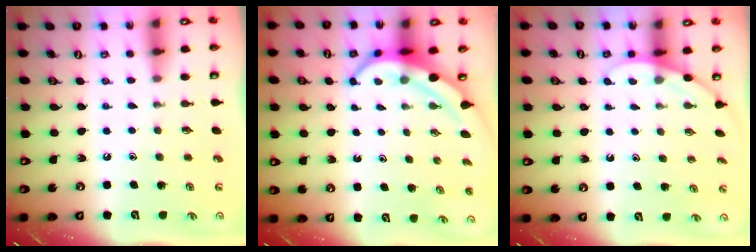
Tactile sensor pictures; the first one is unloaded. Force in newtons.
{"total": 6.4, "press": 6.3, "slide": 0.8}
{"total": 2.8, "press": 2.8, "slide": 0.2}